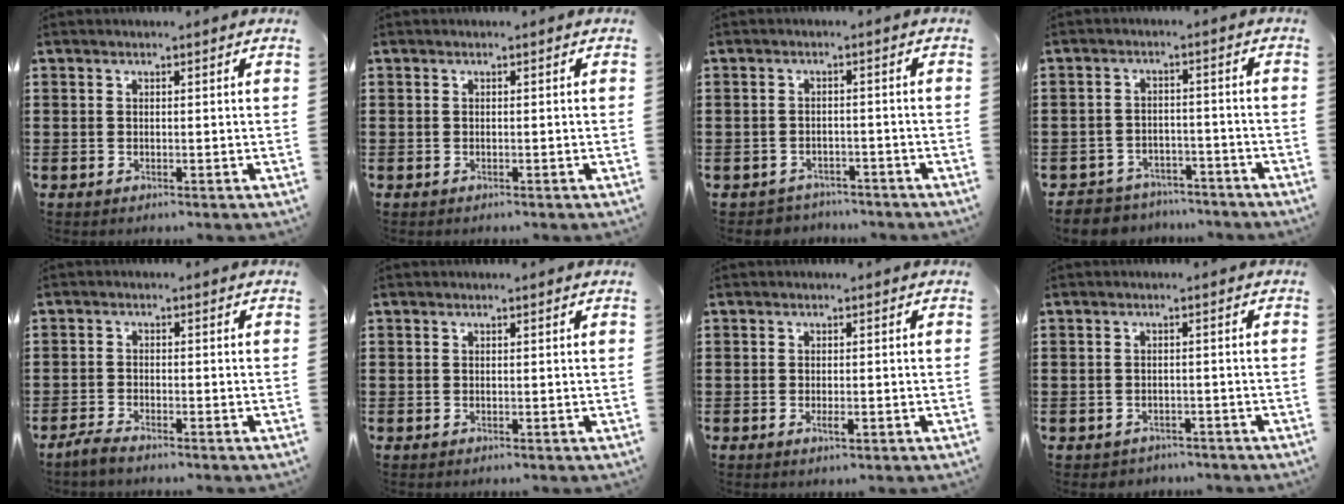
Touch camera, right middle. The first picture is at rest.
{"total": 0.0}
{"total": 2.2, "force": [-2.1, 0.5, -0.2], "torque": [-0.004, 0.000, -0.049]}
{"total": 4.2, "force": [-4.1, 1.0, -0.1], "torque": [-0.012, 0.003, -0.090]}
{"total": 2.0, "force": [-1.9, 0.1, 0.8], "torque": [-0.022, 0.001, -0.039]}
{"total": 0.0}
{"total": 1.4, "force": [-0.4, 0.4, 1.2], "torque": [-0.022, -0.005, -0.007]}
{"total": 1.3, "force": [-1.1, 0.5, -0.1], "torque": [-0.005, 0.001, -0.027]}